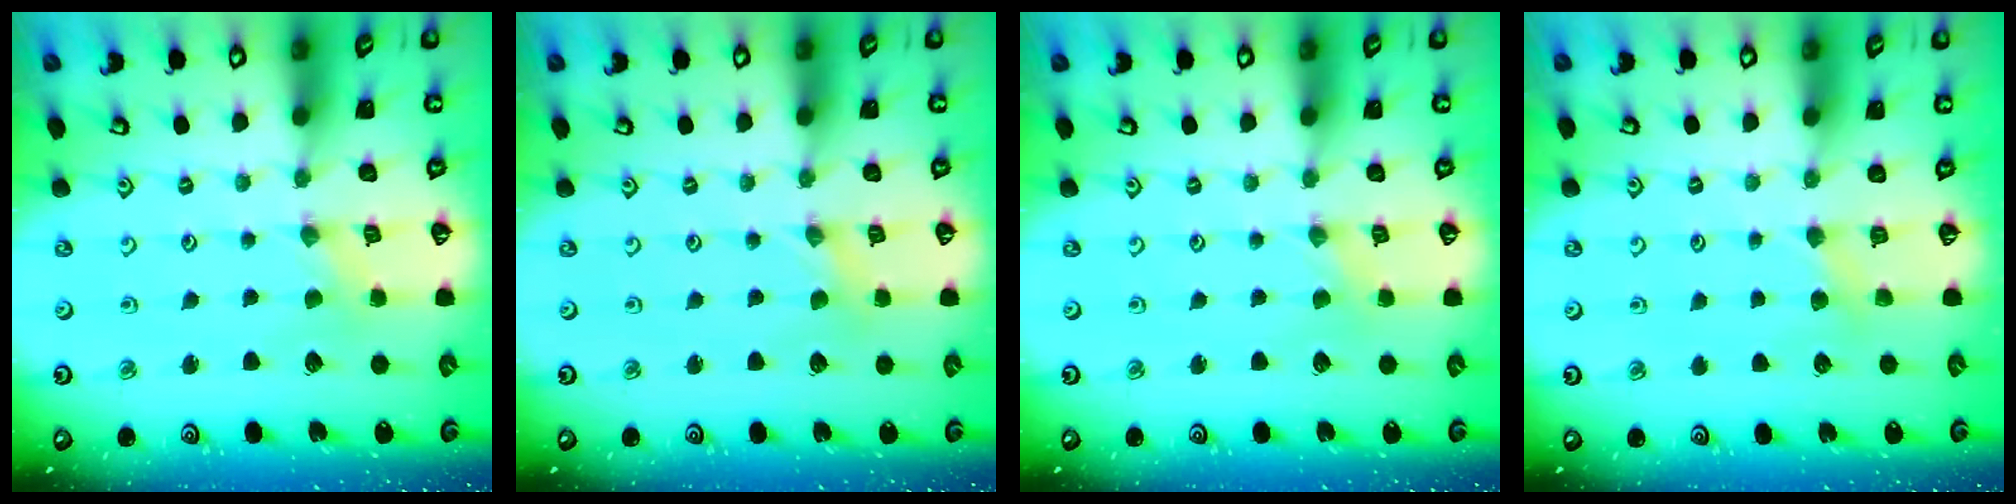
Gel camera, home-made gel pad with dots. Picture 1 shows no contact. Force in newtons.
{"total": 0.0}
{"total": 0.0}
{"total": 2.9, "press": 2.9, "slide": 0.5}